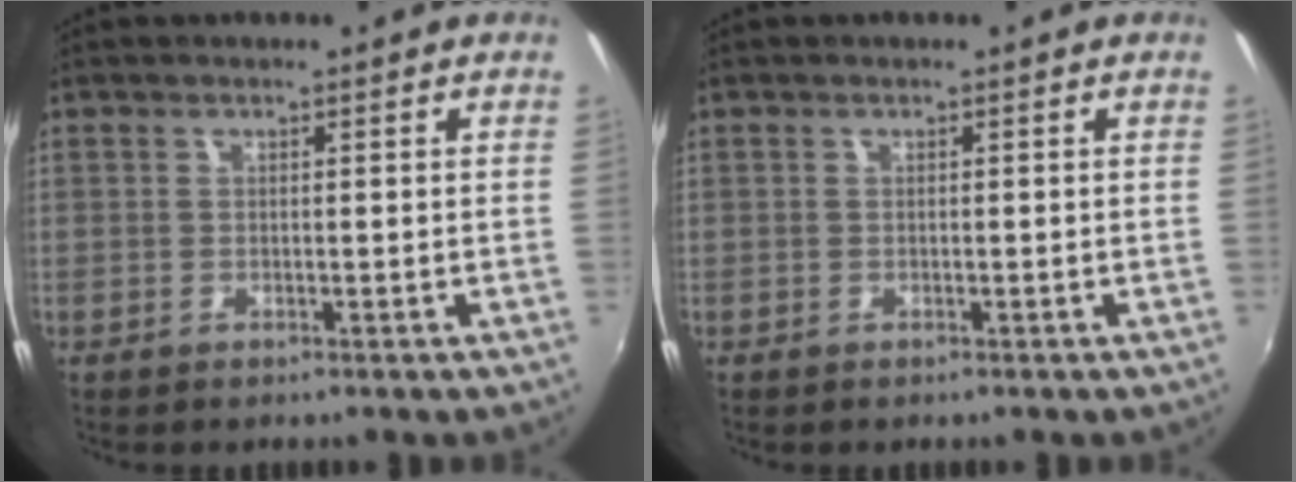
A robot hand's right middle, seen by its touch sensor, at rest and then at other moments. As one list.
[{"total": 0.0}]